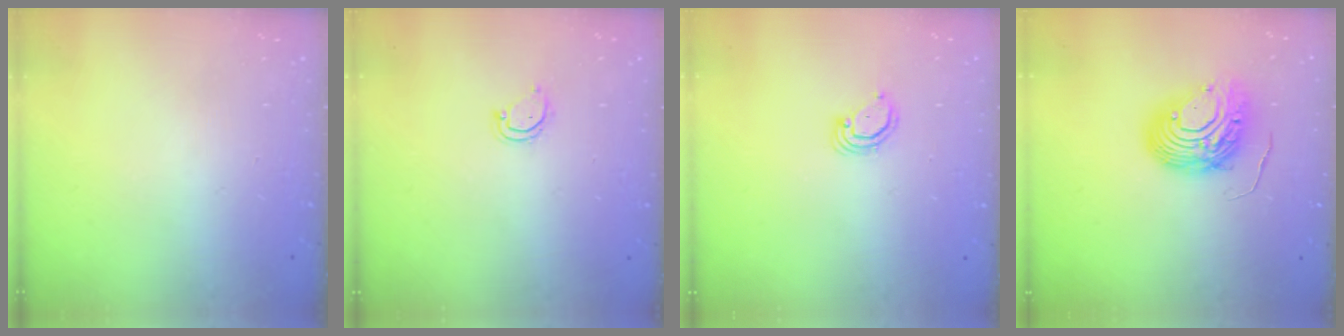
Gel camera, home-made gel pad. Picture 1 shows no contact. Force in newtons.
{"total": 3.9, "press": 3.9, "slide": 0.2}
{"total": 2.9, "press": 2.9, "slide": 0.3}
{"total": 10.5, "press": 10.5, "slide": 0.9}